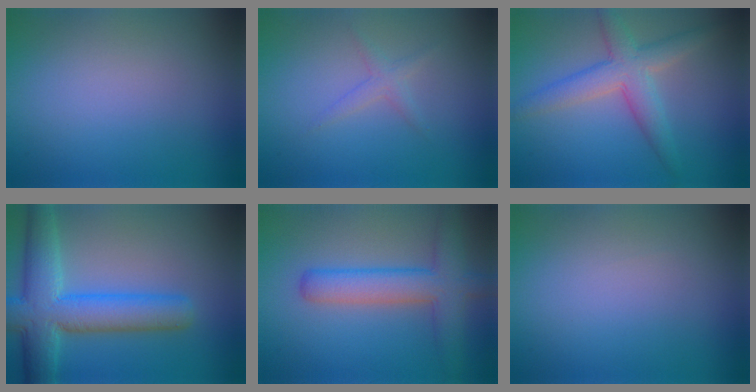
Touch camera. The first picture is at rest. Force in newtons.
{"total": 1.3, "press": 1.3, "slide": 0.1}
{"total": 4.6, "press": 4.6, "slide": 0.3}
{"total": 8.2, "press": 8.2, "slide": 0.6}
{"total": 5.6, "press": 5.6, "slide": 0.1}
{"total": 0.0}